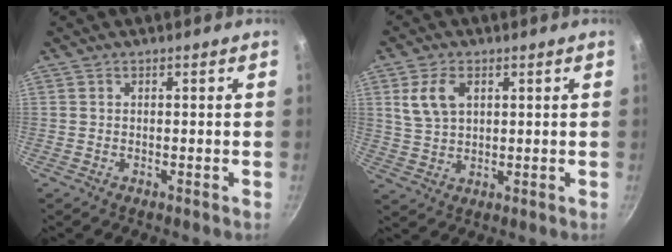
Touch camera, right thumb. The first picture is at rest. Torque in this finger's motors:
{"motor_torque": [-0.03, 0.08, 0.34, -0.24, 0.15]}